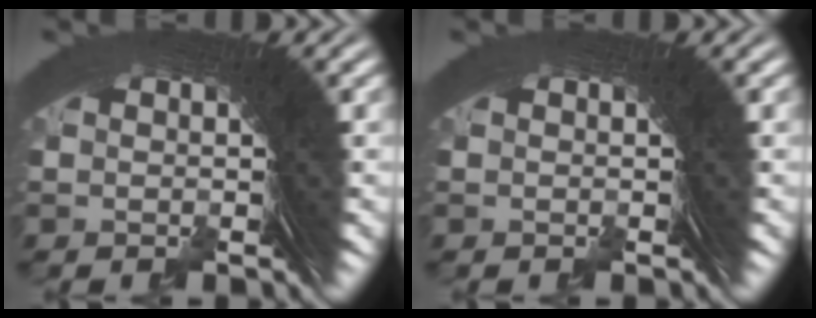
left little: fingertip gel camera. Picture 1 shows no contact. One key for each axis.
{"total": 0.0}